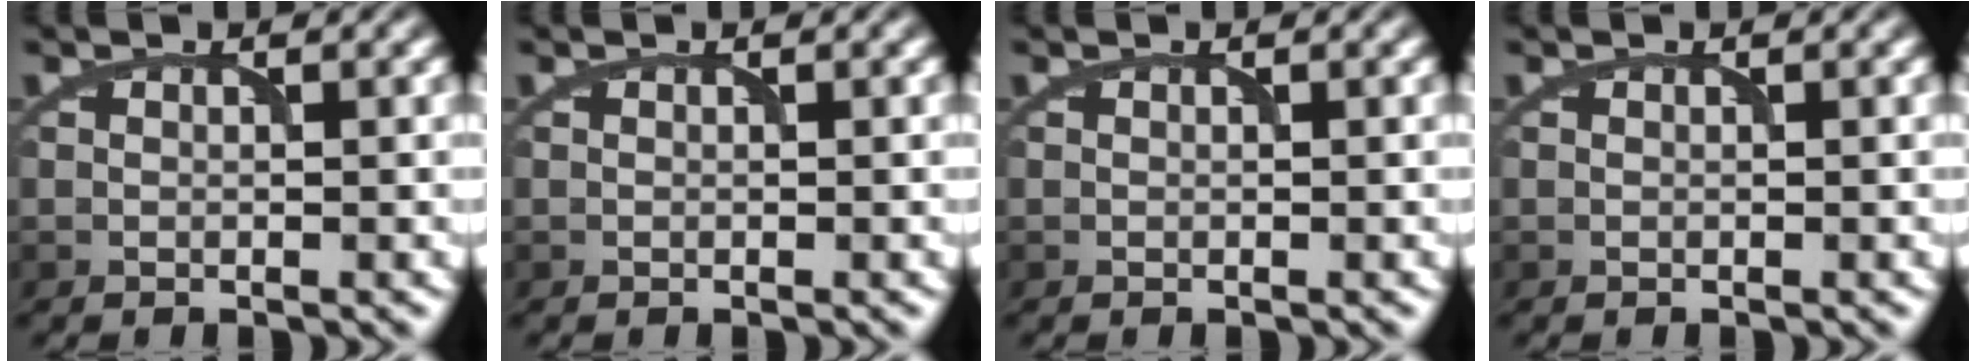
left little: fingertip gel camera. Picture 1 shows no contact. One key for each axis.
{"total": 0.0}
{"total": 0.0}
{"total": 0.0}